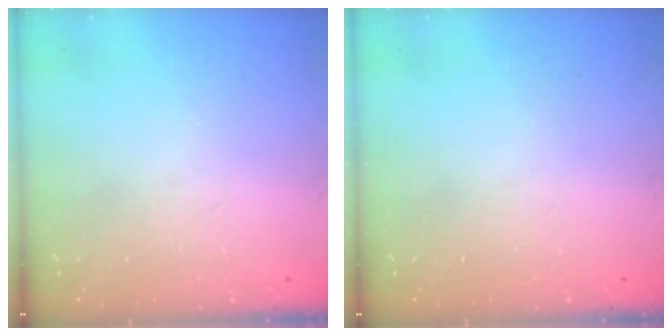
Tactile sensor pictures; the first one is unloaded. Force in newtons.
{"total": 0.0}